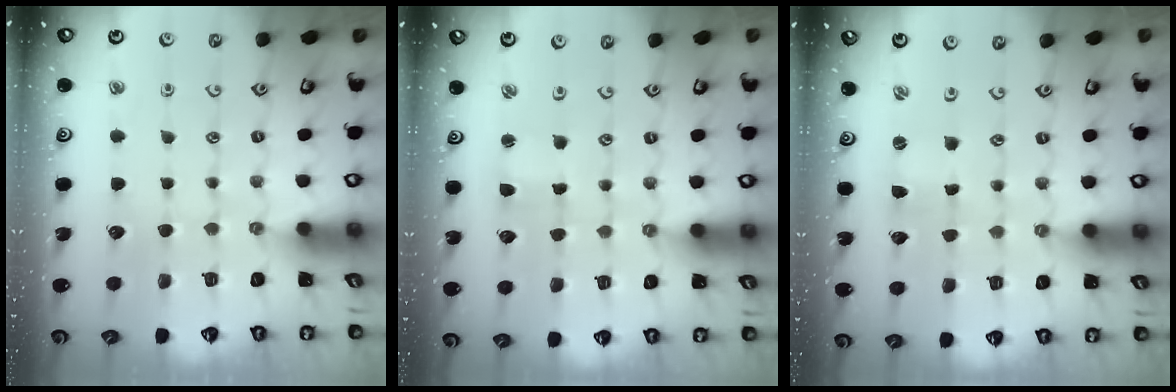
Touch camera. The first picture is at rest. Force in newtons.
{"total": 2.1, "press": 2.0, "slide": 0.3}
{"total": 0.0}